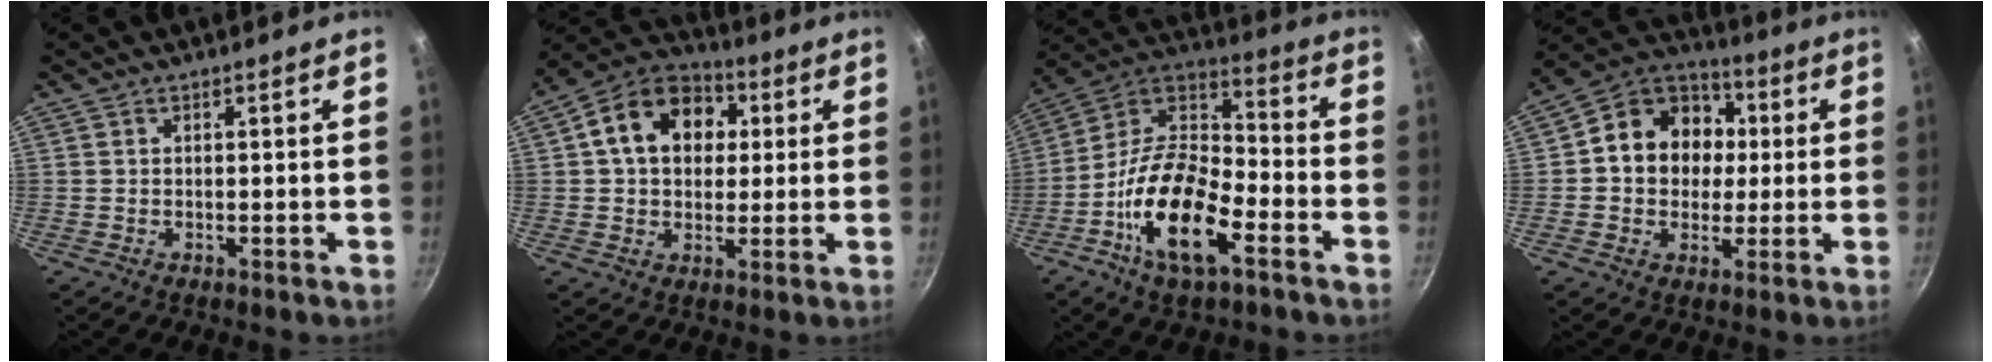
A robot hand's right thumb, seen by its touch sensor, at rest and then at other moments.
{"total": 15.1, "force": [3.4, 11.3, 9.4], "torque": [-0.128, 0.023, 0.039]}
{"total": 19.4, "force": [-7.9, 8.8, 15.4], "torque": [-0.280, 0.049, -0.168]}
{"total": 15.1, "force": [1.5, 12.7, 8.1], "torque": [-0.093, 0.026, 0.009]}